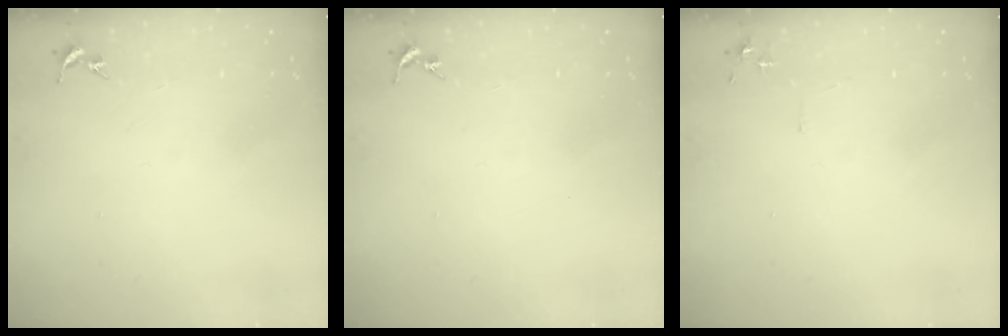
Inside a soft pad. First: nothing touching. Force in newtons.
{"total": 0.0}
{"total": 5.2, "press": 5.1, "slide": 0.7}